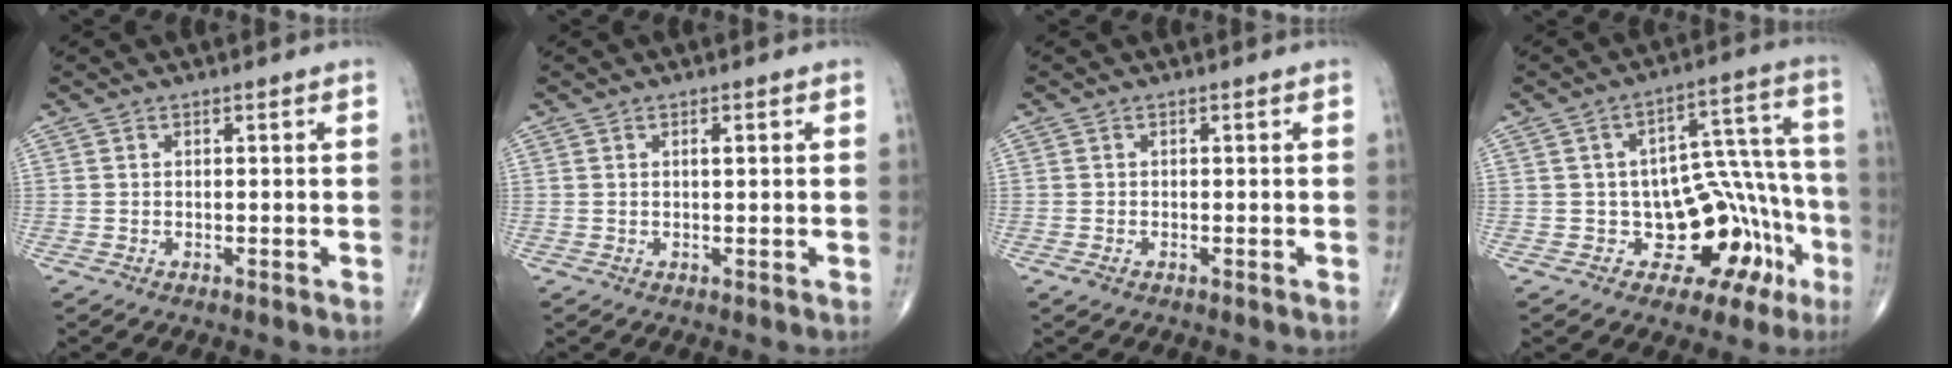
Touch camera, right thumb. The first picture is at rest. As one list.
[{"total": 1.0, "force": [0.3, 0.2, 0.9], "torque": [-0.014, 0.002, 0.003]}, {"total": 1.0, "force": [-0.5, 0.5, 0.7], "torque": [-0.016, -0.001, -0.009]}, {"total": 16.7, "force": [-6.1, 10.4, 11.5], "torque": [-0.070, 0.067, -0.073]}]